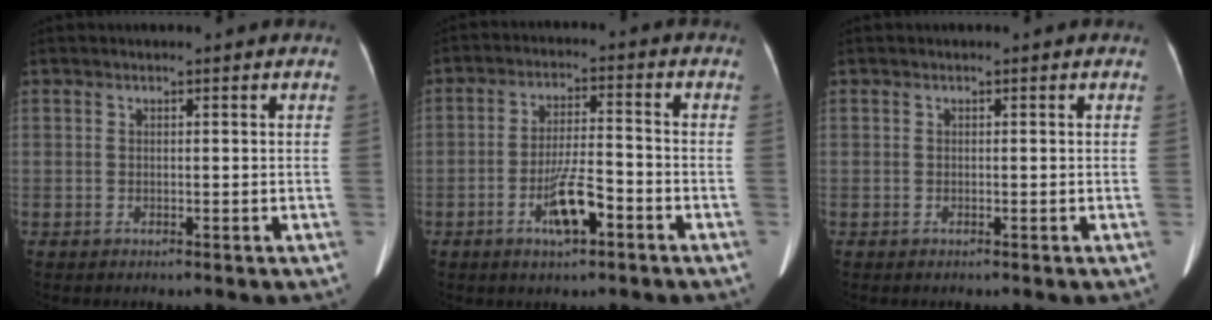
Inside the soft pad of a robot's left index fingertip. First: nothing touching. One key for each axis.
{"total": 7.0, "fx": -3.4, "fy": 1.5, "fz": 5.9, "tx": -0.117, "ty": 0.001, "tz": -0.058}
{"total": 0.0}